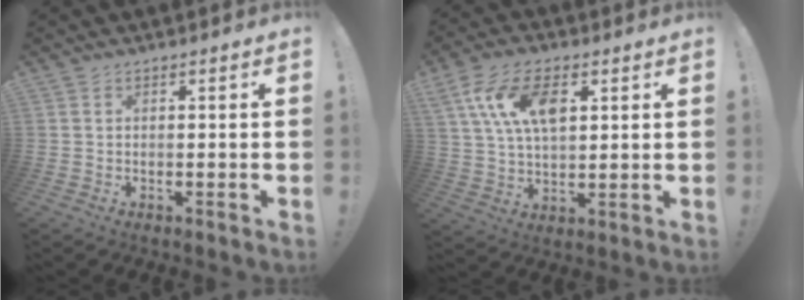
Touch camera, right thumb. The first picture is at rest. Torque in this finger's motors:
{"motor_torque": [-0.06, 0.72, 1.27, 0.46, 0.14]}